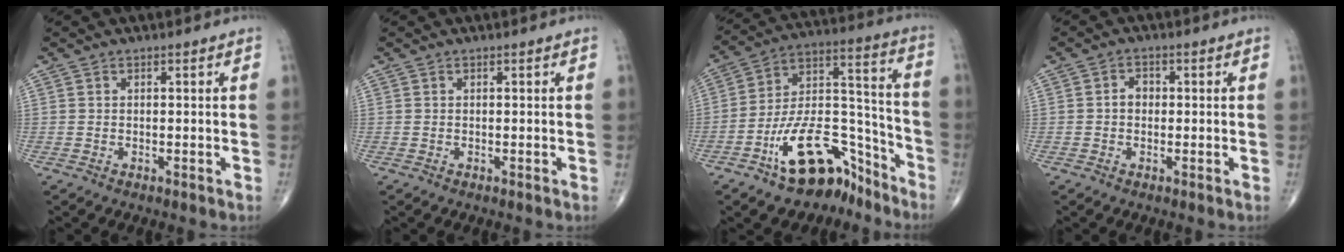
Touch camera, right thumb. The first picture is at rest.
{"total": 0.0}
{"total": 17.9, "force": [-11.6, 9.0, 10.2], "torque": [-0.130, 0.115, -0.193]}
{"total": 2.3, "force": [-0.1, 1.8, 1.4], "torque": [-0.011, 0.010, -0.007]}